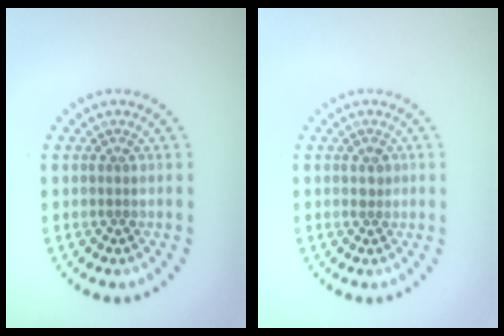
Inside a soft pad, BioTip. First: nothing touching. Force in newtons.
{"total": 0.9, "press": 0.8, "slide": 0.3}